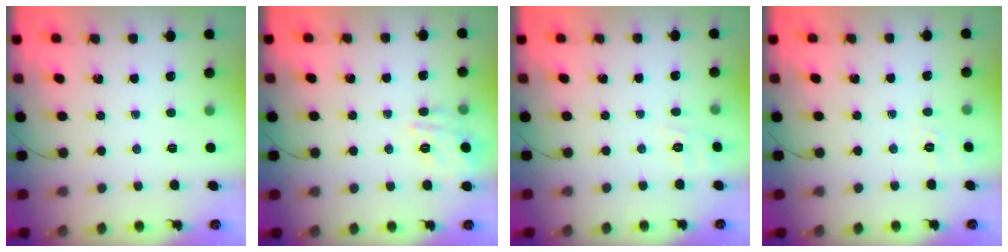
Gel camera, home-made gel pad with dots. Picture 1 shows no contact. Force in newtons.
{"total": 4.2, "press": 4.1, "slide": 0.8}
{"total": 6.9, "press": 6.6, "slide": 1.7}
{"total": 3.1, "press": 2.6, "slide": 1.7}